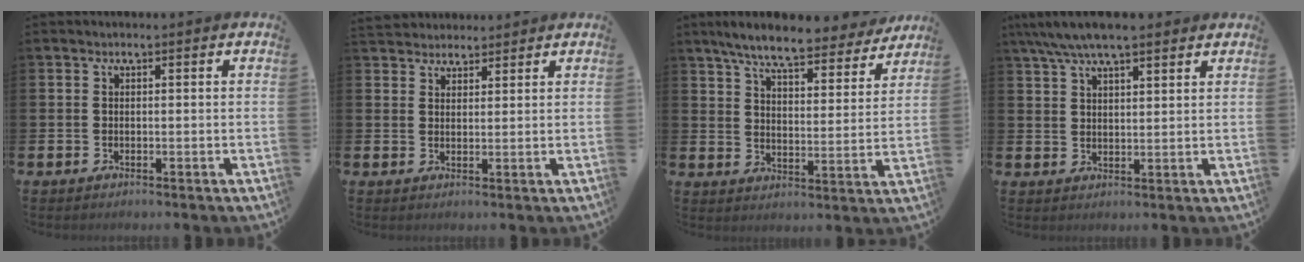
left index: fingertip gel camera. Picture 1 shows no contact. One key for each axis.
{"total": 3.1, "fx": 2.9, "fy": 1.1, "fz": -0.2, "tx": 0.002, "ty": -0.010, "tz": 0.052}
{"total": 8.0, "fx": 7.3, "fy": 1.2, "fz": 3.2, "tx": -0.080, "ty": -0.039, "tz": 0.124}
{"total": 6.5, "fx": 5.7, "fy": 1.2, "fz": 2.8, "tx": -0.061, "ty": -0.014, "tz": 0.103}